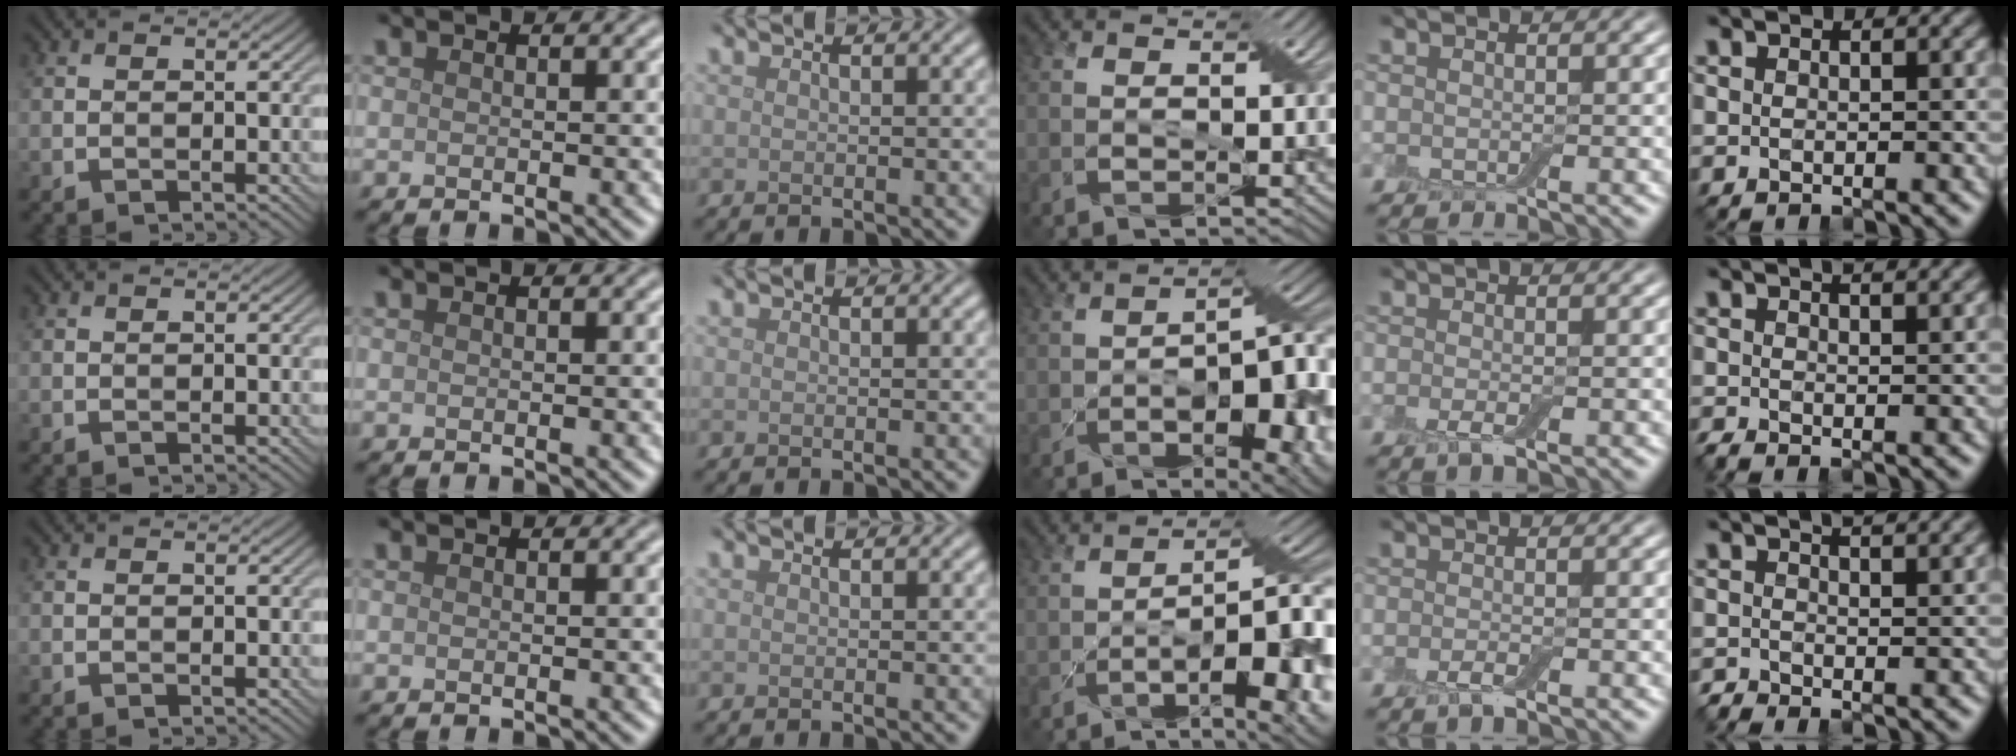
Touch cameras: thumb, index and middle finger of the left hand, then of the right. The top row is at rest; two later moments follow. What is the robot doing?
{"motion": "pour", "object": "bowl"}